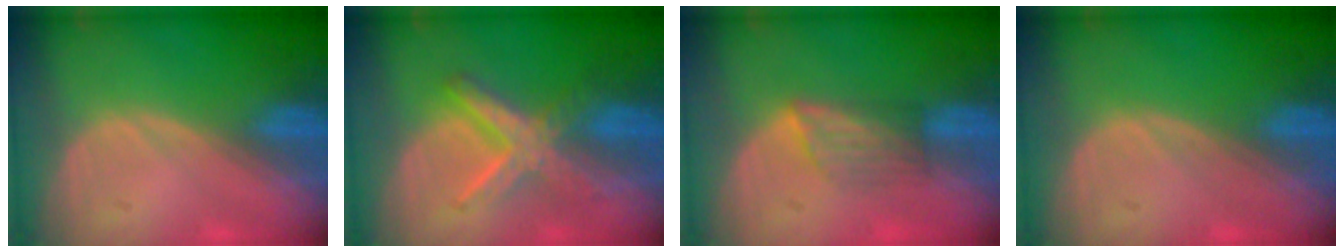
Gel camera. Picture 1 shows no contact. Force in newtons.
{"total": 6.4, "press": 6.4, "slide": 0.3}
{"total": 3.7, "press": 3.5, "slide": 1.3}
{"total": 0.0}